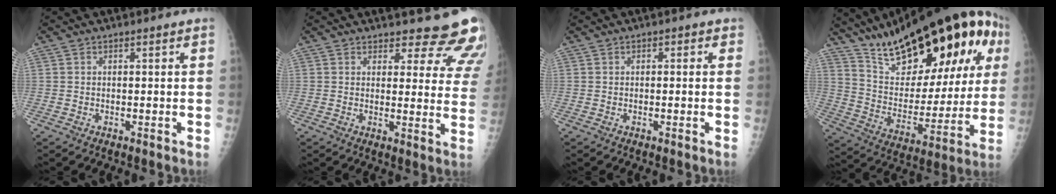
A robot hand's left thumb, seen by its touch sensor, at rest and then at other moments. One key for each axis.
{"total": 14.0, "fx": 13.0, "fy": 4.1, "fz": 3.2, "tx": 0.014, "ty": -0.102, "tz": 0.128}
{"total": 1.1, "fx": 0.3, "fy": 0.7, "fz": 0.8, "tx": -0.004, "ty": 0.003, "tz": -0.002}
{"total": 30.8, "fx": 16.2, "fy": 11.4, "fz": 23.5, "tx": -0.320, "ty": -0.031, "tz": 0.264}